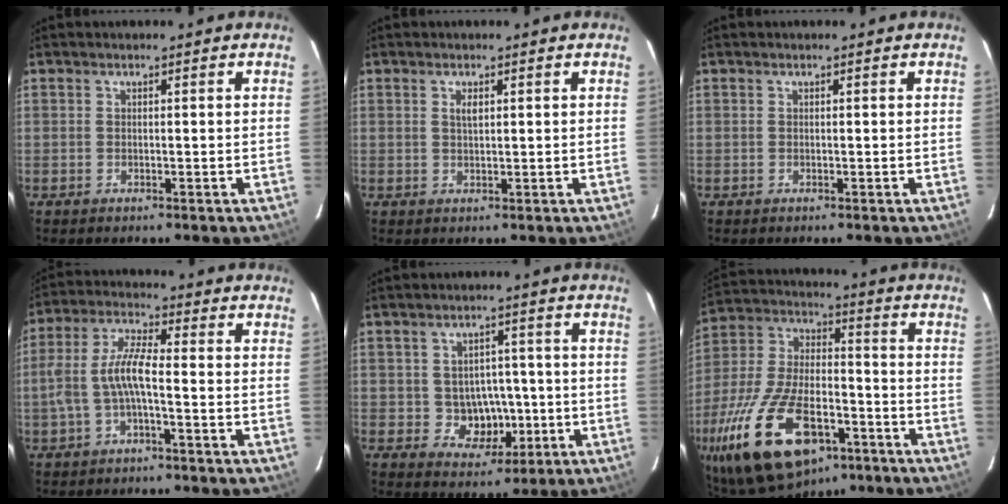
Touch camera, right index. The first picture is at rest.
{"total": 1.5, "force": [0.6, 0.7, 1.2], "torque": [-0.022, 0.002, 0.010]}
{"total": 0.0}
{"total": 7.1, "force": [-2.1, 1.5, 6.6], "torque": [-0.147, 0.011, -0.037]}
{"total": 6.8, "force": [-1.2, 6.1, 2.6], "torque": [-0.056, 0.013, 0.000]}
{"total": 23.8, "force": [-13.3, 11.2, 16.2], "torque": [-0.337, -0.020, -0.225]}